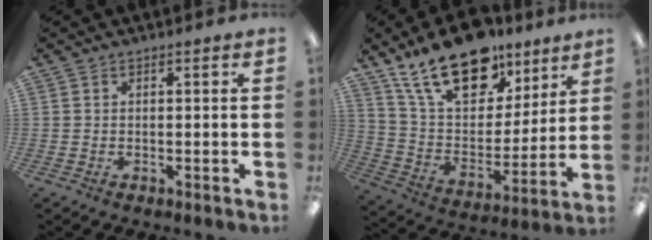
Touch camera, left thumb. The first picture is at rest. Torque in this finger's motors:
{"motor_torque": [0.45, 0.72, 1.52, -1.25, 0.14]}